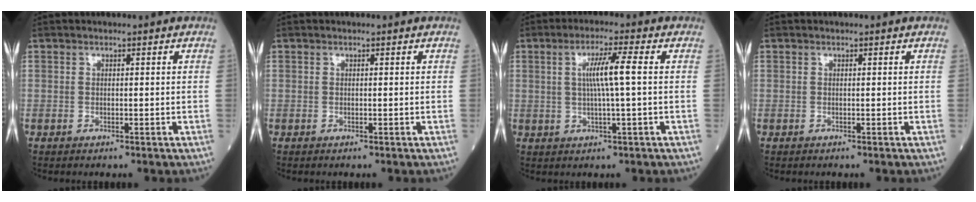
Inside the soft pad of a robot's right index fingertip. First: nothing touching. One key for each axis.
{"total": 0.0}
{"total": 5.6, "fx": 0.7, "fy": -0.5, "fz": 5.5, "tx": -0.102, "ty": 0.004, "tz": 0.015}
{"total": 0.0}